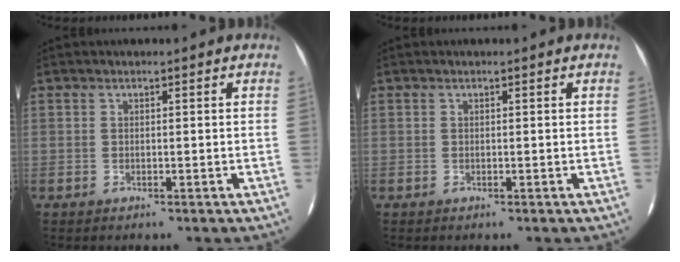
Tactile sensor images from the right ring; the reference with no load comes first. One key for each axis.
{"total": 0.0}